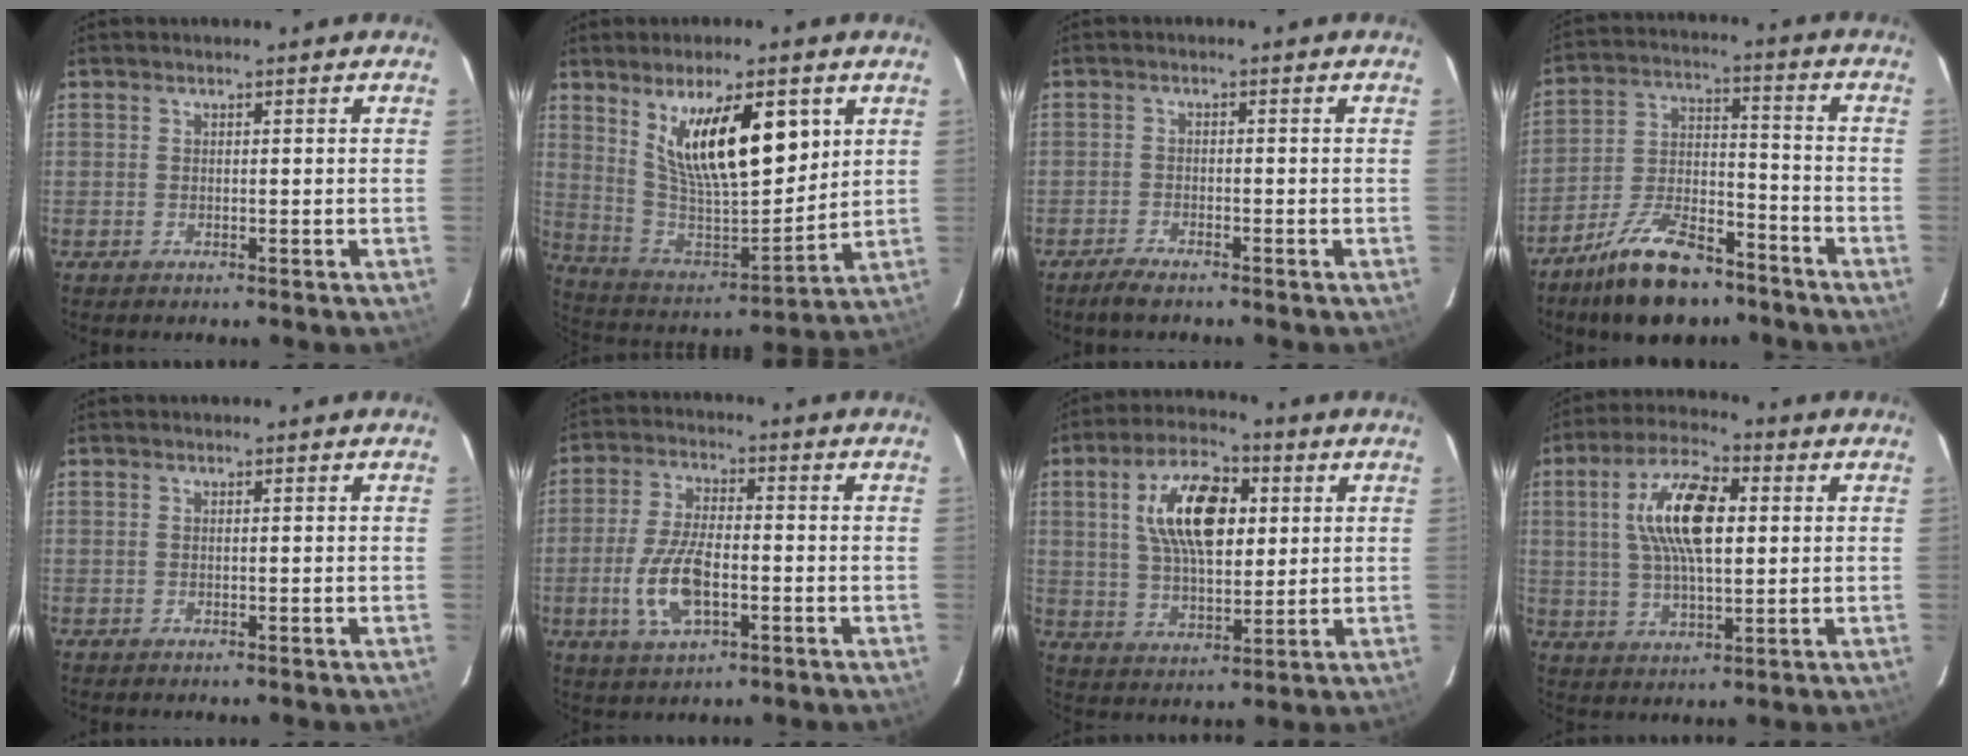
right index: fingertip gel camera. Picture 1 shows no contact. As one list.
[{"total": 18.1, "force": [7.6, 6.3, 15.1], "torque": [-0.257, -0.009, 0.151]}, {"total": 3.0, "force": [-2.6, 0.6, 1.3], "torque": [-0.043, -0.004, -0.051]}, {"total": 15.4, "force": [-11.3, 6.2, 8.4], "torque": [-0.167, 0.011, -0.194]}, {"total": 0.0}, {"total": 10.5, "force": [-2.9, 4.6, 9.0], "torque": [-0.191, -0.003, -0.051]}, {"total": 14.2, "force": [3.7, 7.1, 11.8], "torque": [-0.210, 0.022, 0.067]}, {"total": 13.2, "force": [2.6, 5.2, 11.8], "torque": [-0.222, 0.017, 0.047]}]